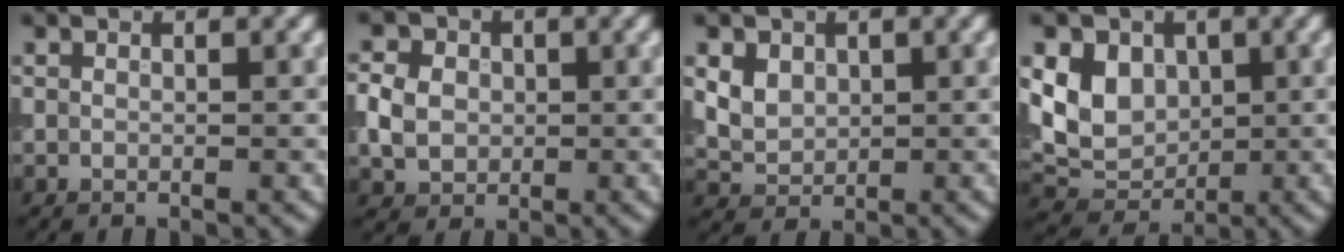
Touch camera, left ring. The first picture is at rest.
{"total": 4.3, "force": [0.1, 3.7, 2.2], "torque": [-0.040, 0.006, -0.008]}
{"total": 3.8, "force": [1.3, 3.0, 2.0], "torque": [-0.049, 0.009, 0.029]}
{"total": 5.4, "force": [1.2, 4.4, 3.0], "torque": [-0.051, -0.003, 0.018]}